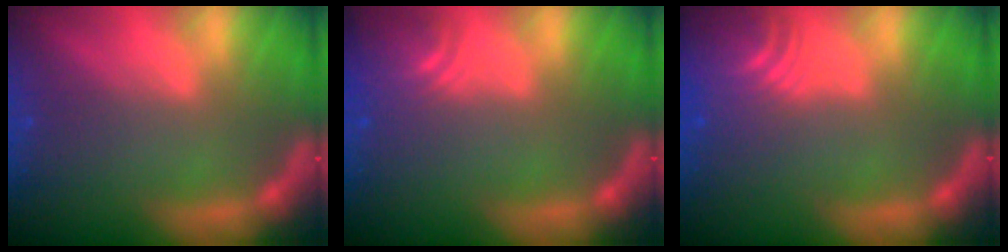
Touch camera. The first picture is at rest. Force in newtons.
{"total": 4.0}
{"total": 8.0}